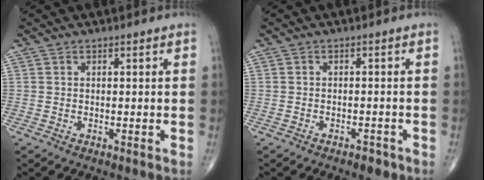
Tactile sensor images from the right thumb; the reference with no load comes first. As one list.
[{"total": 1.9, "force": [-1.4, 1.0, 0.9], "torque": [-0.009, 0.007, -0.017]}]